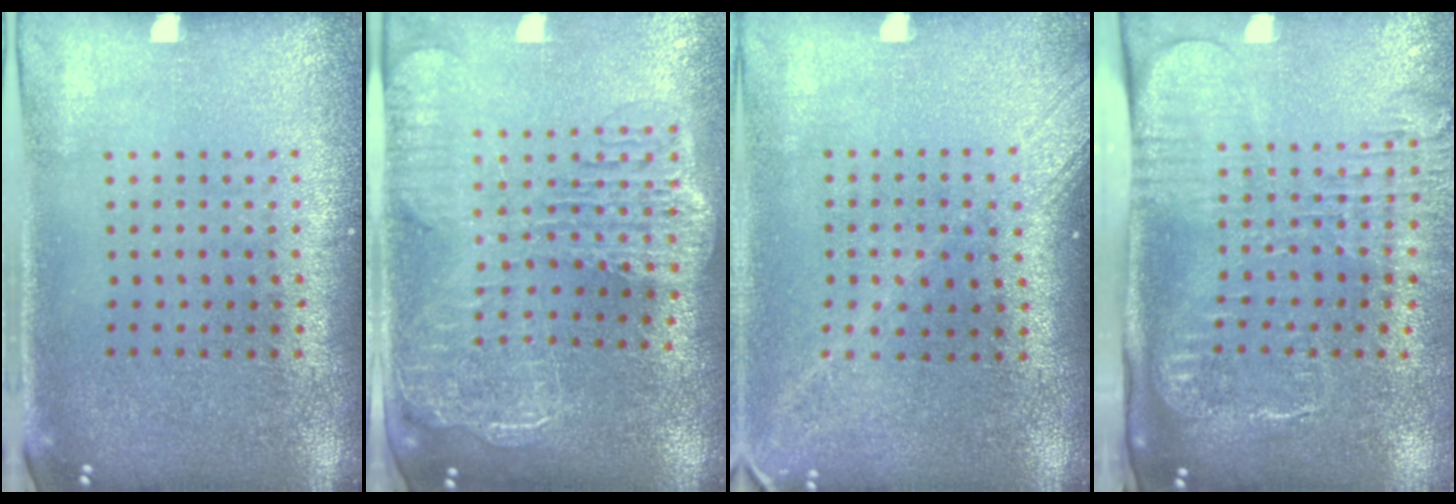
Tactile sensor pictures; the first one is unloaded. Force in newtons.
{"total": 2.9, "press": 2.4, "slide": 1.7}
{"total": 1.7, "press": 1.3, "slide": 1.1}
{"total": 2.6, "press": 2.0, "slide": 1.7}